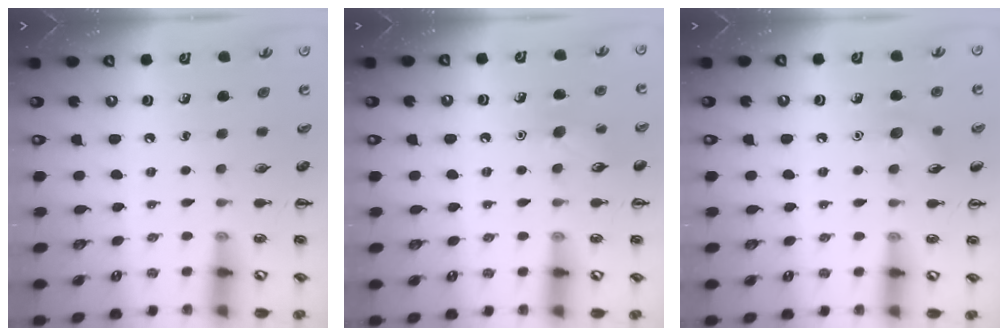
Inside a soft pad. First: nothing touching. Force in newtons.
{"total": 8.6, "press": 8.3, "slide": 2.1}
{"total": 6.5, "press": 6.3, "slide": 1.6}